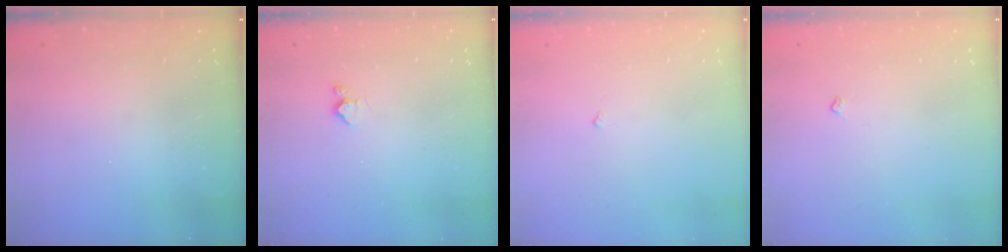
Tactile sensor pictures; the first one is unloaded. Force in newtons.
{"total": 3.6, "press": 3.6, "slide": 0.5}
{"total": 2.2, "press": 2.1, "slide": 0.4}
{"total": 3.2, "press": 3.2, "slide": 0.5}